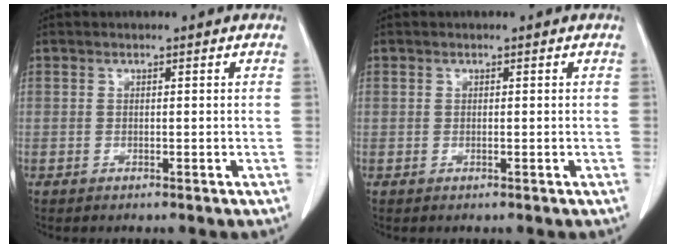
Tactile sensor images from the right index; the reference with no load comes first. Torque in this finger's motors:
{"motor_torque": [-0.06, 0.09, 0.03, -0.01]}